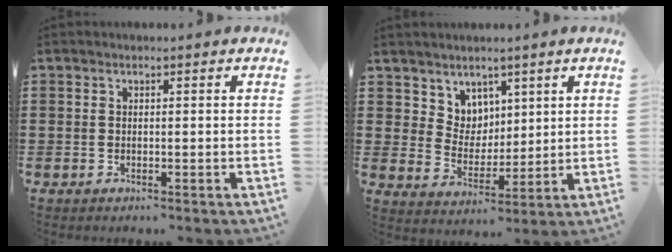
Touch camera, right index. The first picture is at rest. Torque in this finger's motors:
{"motor_torque": [0.08, 0.30, 0.10, 0.00]}